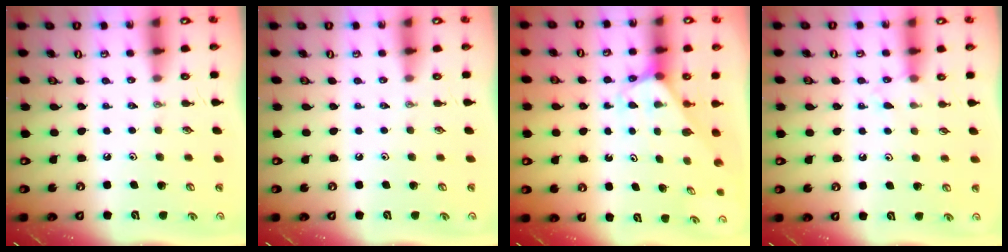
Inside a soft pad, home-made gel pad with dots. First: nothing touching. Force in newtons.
{"total": 0.0}
{"total": 2.4, "press": 2.4, "slide": 0.2}
{"total": 5.5, "press": 5.5, "slide": 0.7}